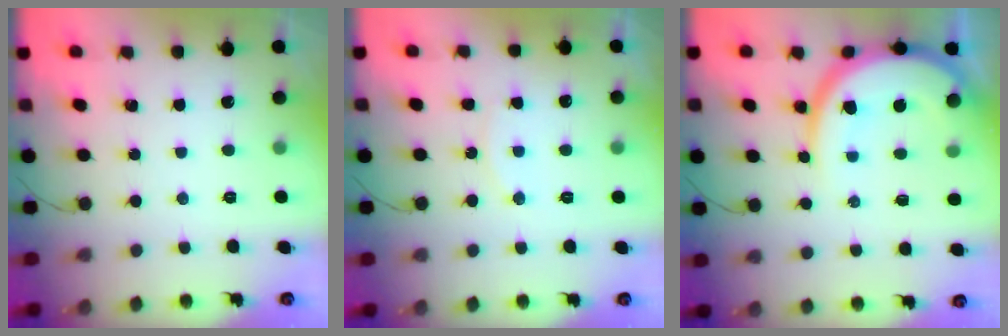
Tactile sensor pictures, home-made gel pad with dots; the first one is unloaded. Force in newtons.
{"total": 7.7, "press": 7.7, "slide": 0.6}
{"total": 13.7, "press": 13.7, "slide": 1.4}